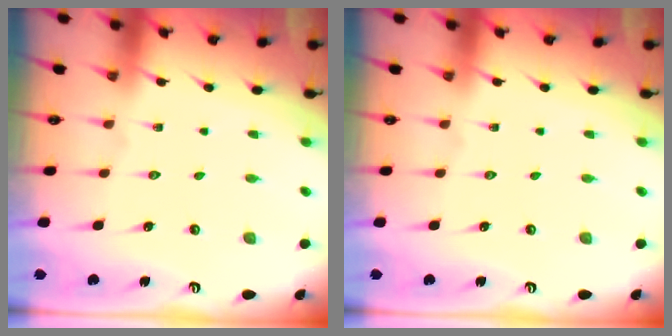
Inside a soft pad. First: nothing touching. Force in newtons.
{"total": 0.0}